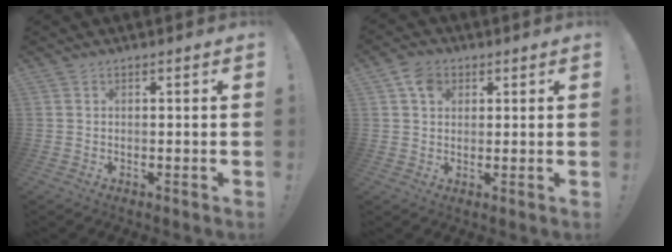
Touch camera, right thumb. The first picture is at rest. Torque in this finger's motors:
{"motor_torque": [0.68, 0.25, 0.35, 0.00, -0.03]}